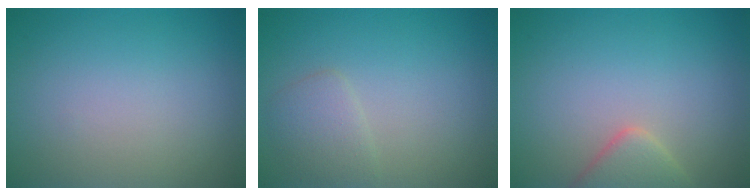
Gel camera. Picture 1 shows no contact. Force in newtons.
{"total": 1.9, "press": 1.9, "slide": 0.0}
{"total": 2.8, "press": 2.8, "slide": 0.3}